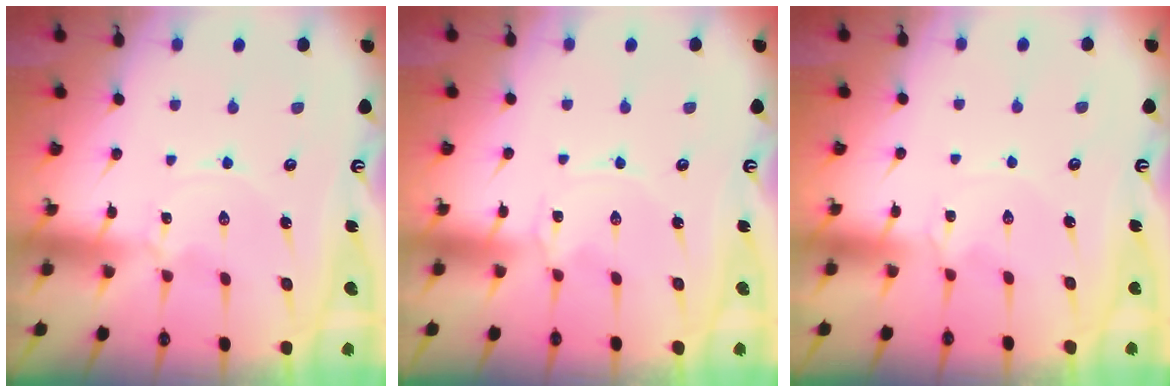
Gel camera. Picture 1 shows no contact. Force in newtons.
{"total": 0.0}
{"total": 0.7, "press": 0.6, "slide": 0.3}